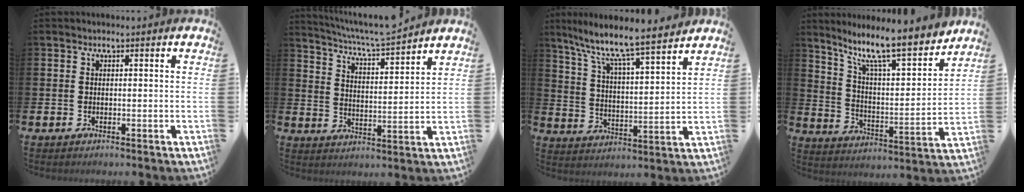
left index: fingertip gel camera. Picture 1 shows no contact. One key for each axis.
{"total": 6.5, "fx": 6.3, "fy": 0.2, "fz": 1.6, "tx": -0.060, "ty": -0.045, "tz": 0.110}
{"total": 8.5, "fx": 7.8, "fy": 0.3, "fz": 3.4, "tx": -0.096, "ty": -0.062, "tz": 0.128}
{"total": 11.5, "fx": 9.7, "fy": 1.9, "fz": 5.9, "tx": -0.131, "ty": -0.069, "tz": 0.160}